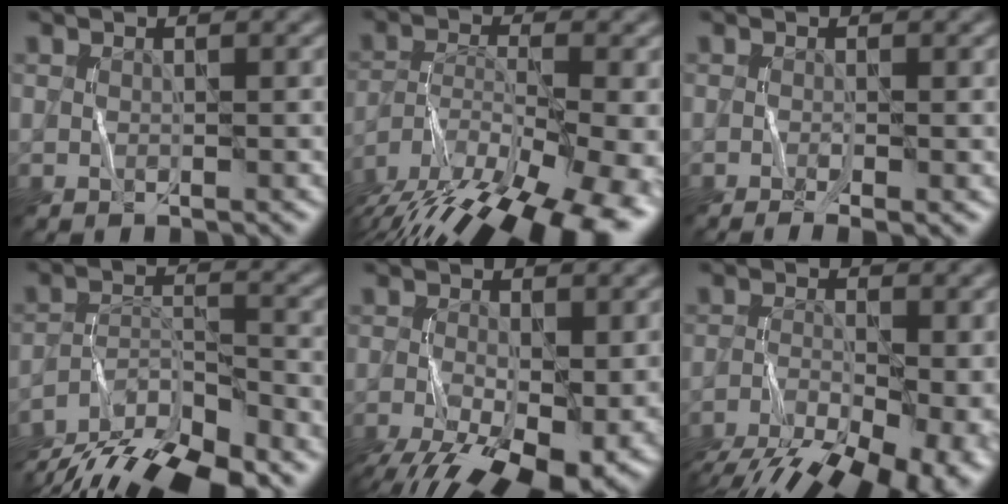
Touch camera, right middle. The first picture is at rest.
{"total": 17.1, "force": [-12.5, 5.9, 10.0], "torque": [-0.179, -0.039, -0.180]}
{"total": 1.5, "force": [-0.7, 0.1, 1.3], "torque": [-0.023, -0.004, -0.012]}
{"total": 10.9, "force": [-9.3, 2.9, 4.9], "torque": [-0.080, -0.011, -0.158]}
{"total": 13.2, "force": [-6.1, 5.9, 10.1], "torque": [-0.175, -0.032, -0.088]}
{"total": 12.8, "force": [-8.0, 5.4, 8.5], "torque": [-0.128, -0.044, -0.114]}